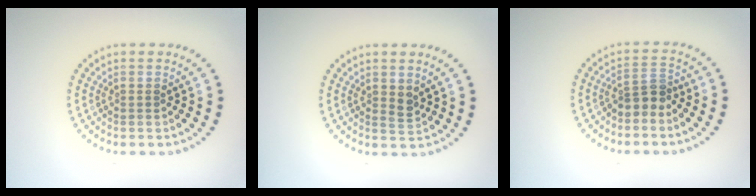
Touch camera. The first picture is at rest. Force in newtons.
{"total": 1.1, "press": 1.0, "slide": 0.4}
{"total": 2.3, "press": 1.8, "slide": 1.5}